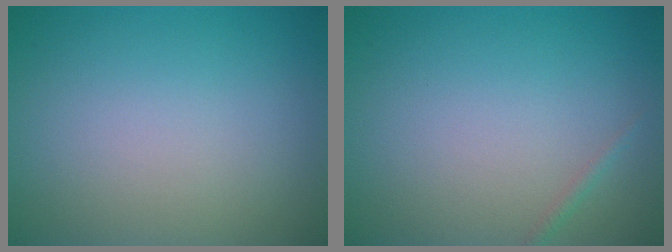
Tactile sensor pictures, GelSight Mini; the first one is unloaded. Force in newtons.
{"total": 0.6, "press": 0.6, "slide": 0.0}